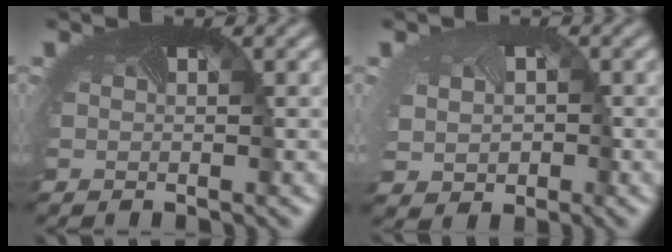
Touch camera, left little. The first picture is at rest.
{"total": 3.0, "force": [-0.3, 2.7, 1.4], "torque": [-0.040, -0.015, 0.000]}